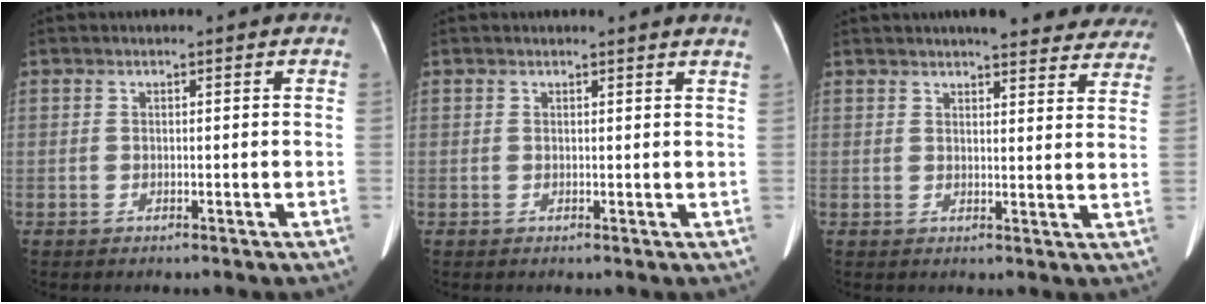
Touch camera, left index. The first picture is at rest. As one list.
[{"total": 2.8, "force": [2.7, -0.3, 0.7], "torque": [-0.013, -0.009, 0.016]}, {"total": 17.7, "force": [15.9, 4.0, 6.6], "torque": [-0.061, -0.006, 0.173]}]